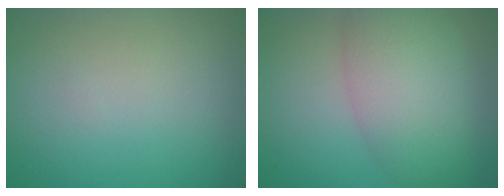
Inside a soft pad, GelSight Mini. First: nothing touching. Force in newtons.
{"total": 6.6, "press": 6.6, "slide": 0.2}